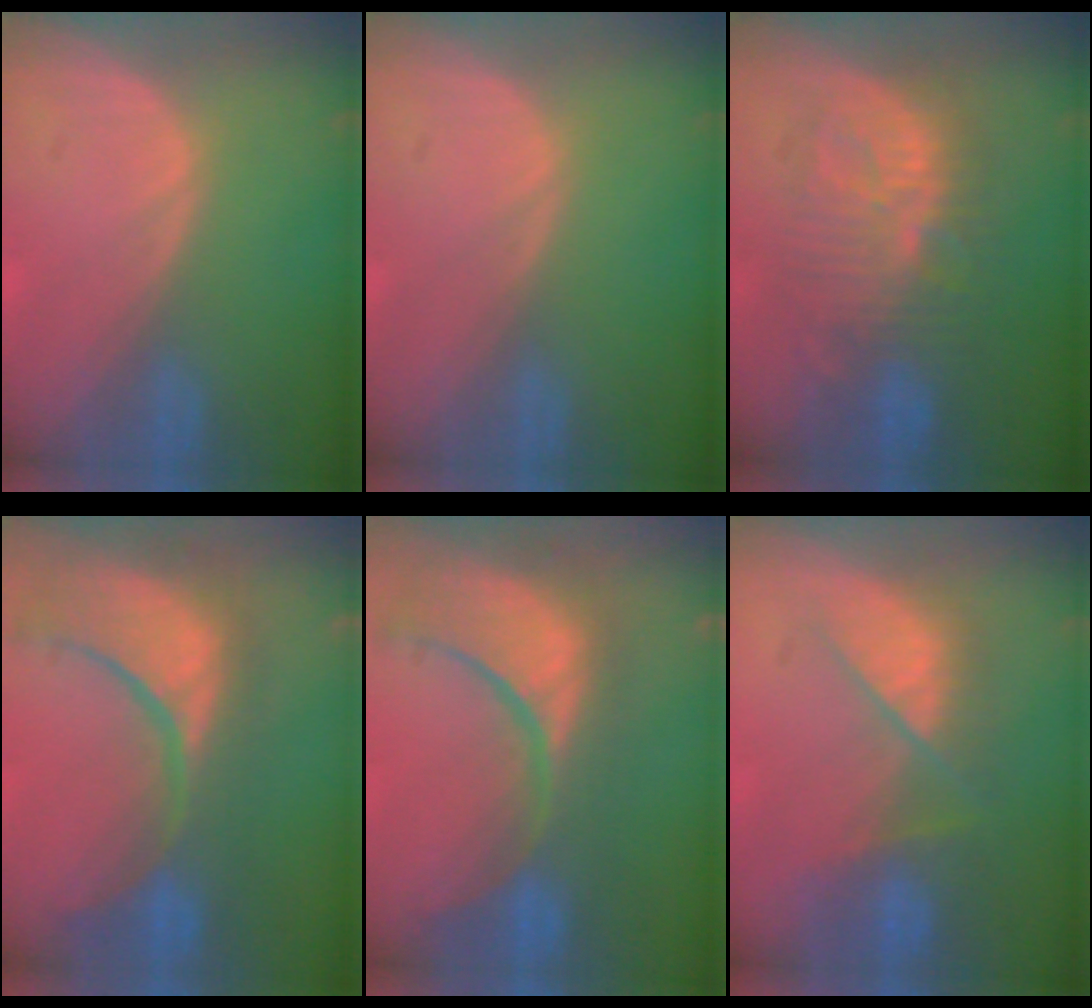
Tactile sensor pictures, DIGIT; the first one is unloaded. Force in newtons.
{"total": 0.0}
{"total": 9.4, "press": 9.3, "slide": 1.4}
{"total": 13.2, "press": 11.6, "slide": 6.2}
{"total": 13.0, "press": 11.5, "slide": 6.1}
{"total": 8.1, "press": 7.3, "slide": 3.3}